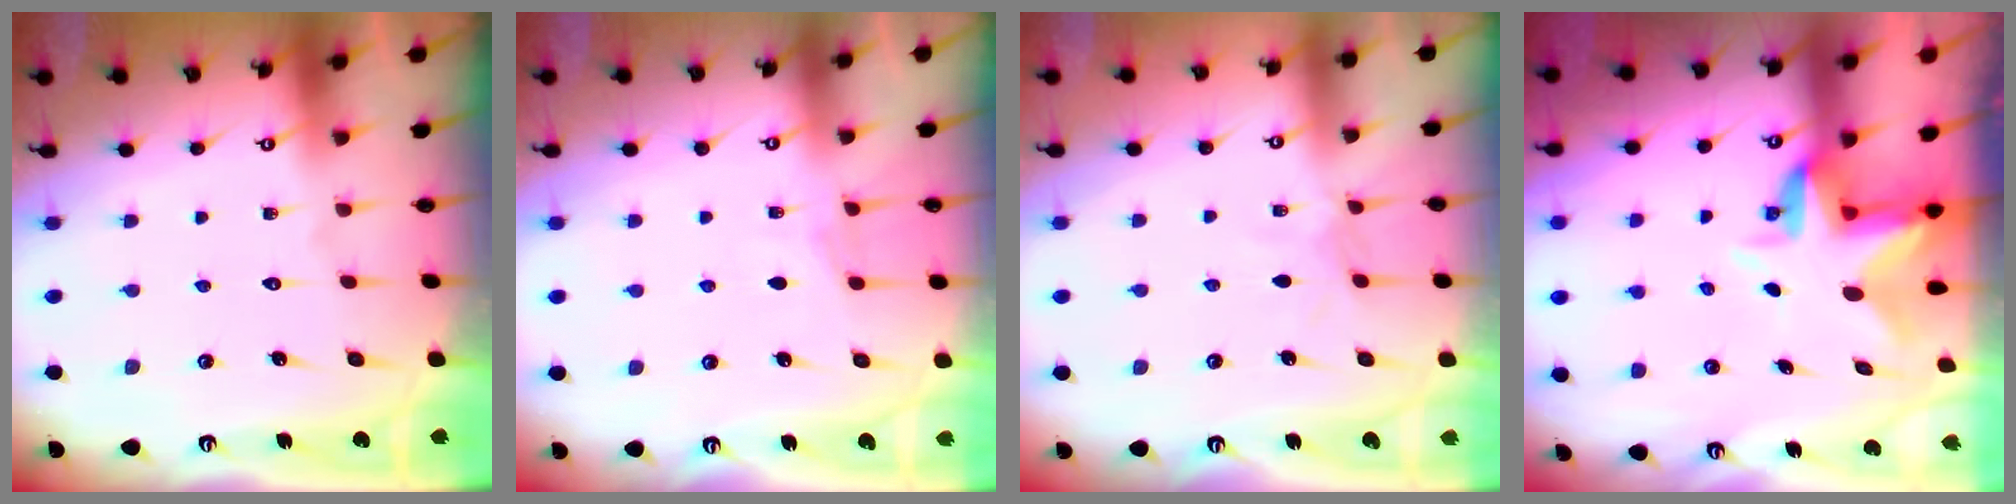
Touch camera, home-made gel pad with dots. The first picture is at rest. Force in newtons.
{"total": 3.7, "press": 3.7, "slide": 0.4}
{"total": 3.4, "press": 3.4, "slide": 0.5}
{"total": 5.1, "press": 5.1, "slide": 0.1}